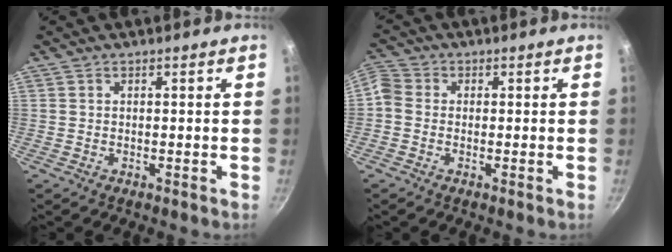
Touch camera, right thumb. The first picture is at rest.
{"total": 5.5, "force": [-0.7, 4.7, 2.7], "torque": [-0.066, 0.018, -0.030]}